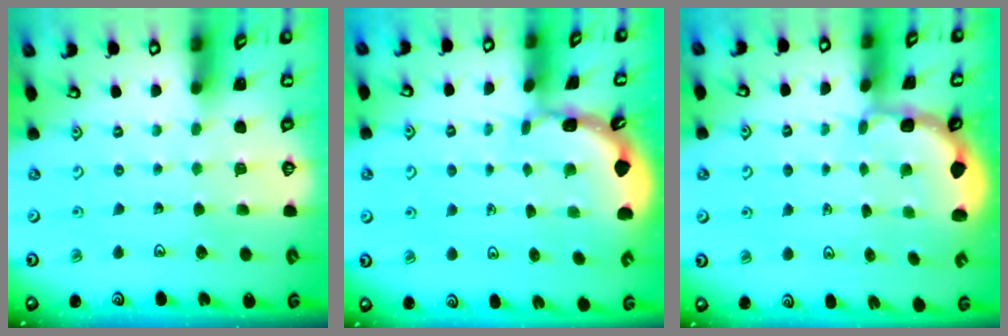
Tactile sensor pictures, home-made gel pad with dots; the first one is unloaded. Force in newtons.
{"total": 1.6, "press": 1.6, "slide": 0.1}
{"total": 2.5, "press": 1.9, "slide": 1.6}